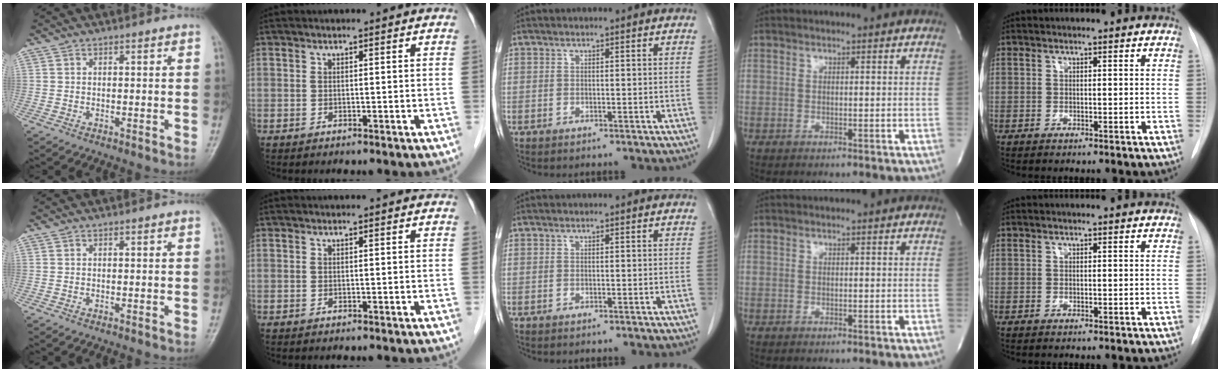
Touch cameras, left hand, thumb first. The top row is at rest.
{}